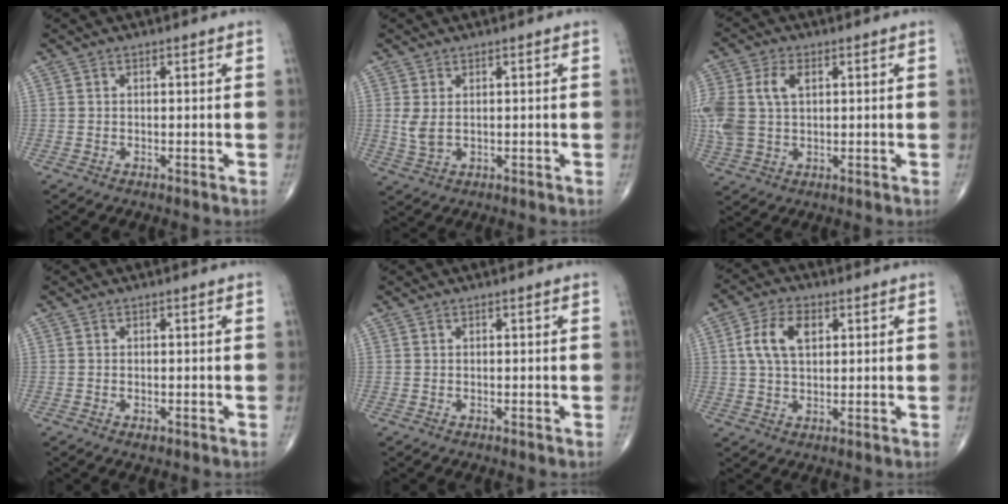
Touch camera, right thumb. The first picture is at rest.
{"total": 3.3, "force": [0.5, 2.0, 2.6], "torque": [-0.059, -0.002, 0.018]}
{"total": 11.7, "force": [2.1, 7.5, 8.7], "torque": [-0.217, 0.011, 0.045]}
{"total": 1.0, "force": [-0.4, 0.6, 0.8], "torque": [-0.013, -0.001, -0.004]}
{"total": 0.0}
{"total": 7.9, "force": [2.1, 4.6, 6.1], "torque": [-0.115, 0.007, 0.039]}